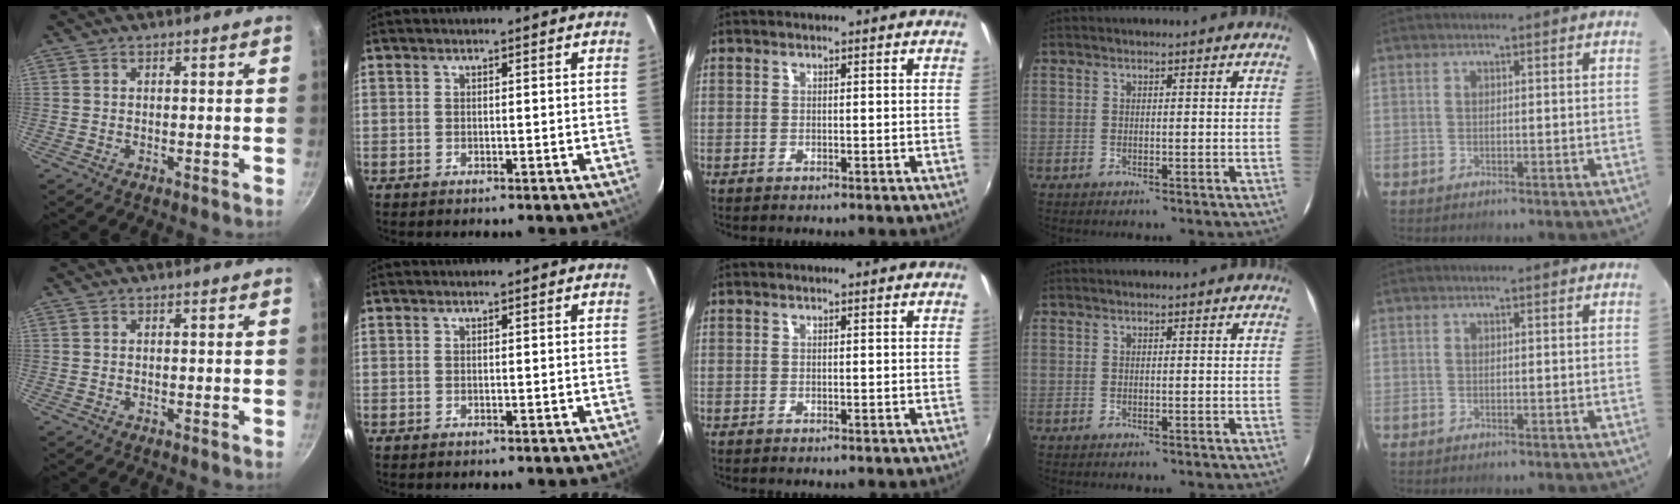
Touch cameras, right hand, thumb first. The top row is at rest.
{}